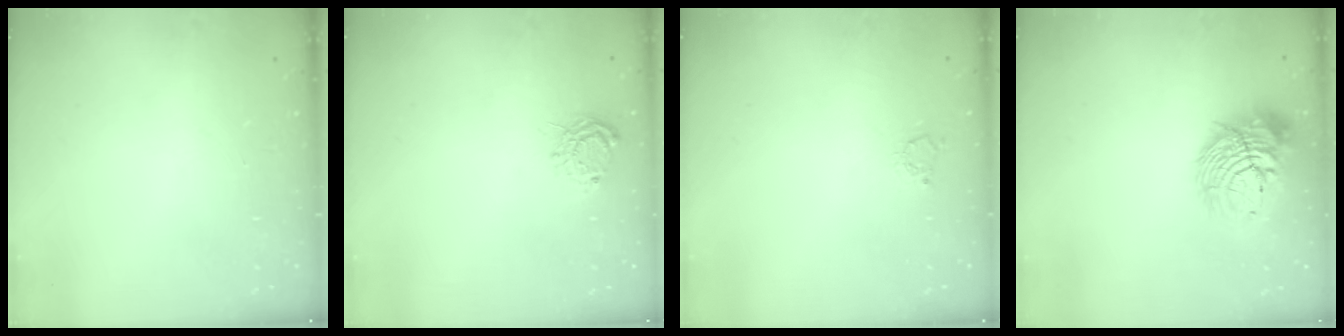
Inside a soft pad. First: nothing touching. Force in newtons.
{"total": 7.8, "press": 7.7, "slide": 0.4}
{"total": 2.7, "press": 2.7, "slide": 0.3}
{"total": 14.9, "press": 14.8, "slide": 1.7}